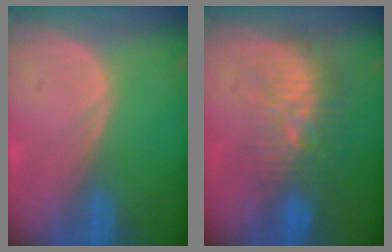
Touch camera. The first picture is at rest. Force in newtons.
{"total": 9.7, "press": 9.1, "slide": 3.6}